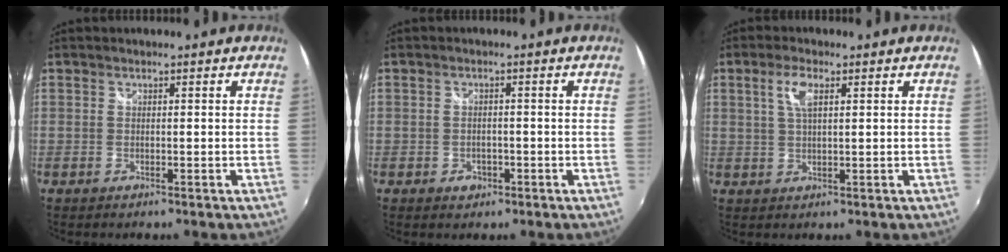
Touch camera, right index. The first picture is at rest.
{"total": 2.7, "force": [-1.2, 2.2, 1.0], "torque": [-0.020, -0.001, -0.016]}
{"total": 4.5, "force": [1.7, 1.6, 3.8], "torque": [-0.072, 0.005, 0.033]}